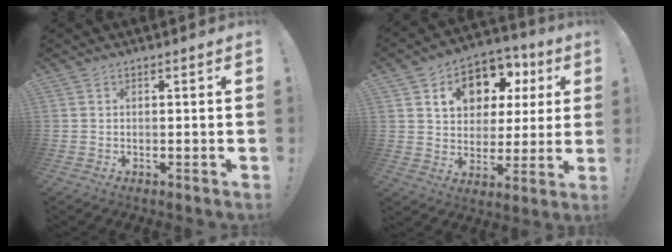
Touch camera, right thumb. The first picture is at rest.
{"total": 13.8, "force": [6.3, 10.0, 7.2], "torque": [-0.099, -0.037, 0.116]}